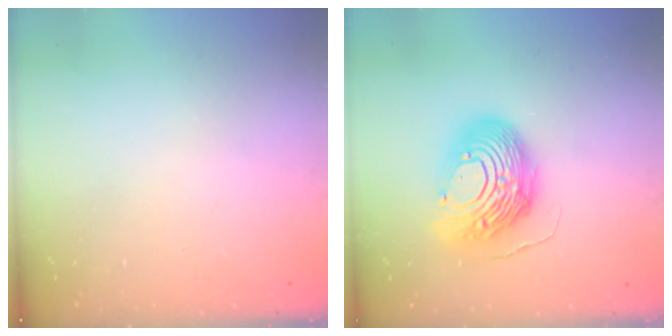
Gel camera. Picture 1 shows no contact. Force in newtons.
{"total": 16.2, "press": 16.2, "slide": 1.3}